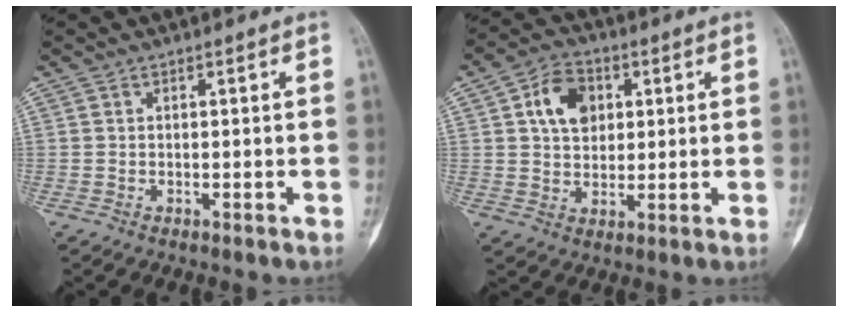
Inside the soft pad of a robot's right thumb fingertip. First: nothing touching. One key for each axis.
{"total": 9.1, "fx": 2.5, "fy": 6.6, "fz": 5.7, "tx": -0.072, "ty": -0.001, "tz": 0.040}